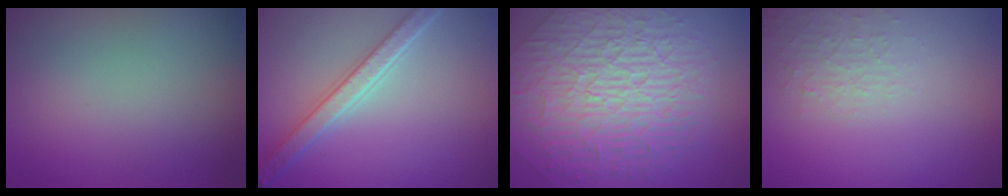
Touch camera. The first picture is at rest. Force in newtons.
{"total": 5.0, "press": 3.9, "slide": 3.2}
{"total": 10.0, "press": 6.7, "slide": 7.4}
{"total": 2.1, "press": 2.0, "slide": 0.5}